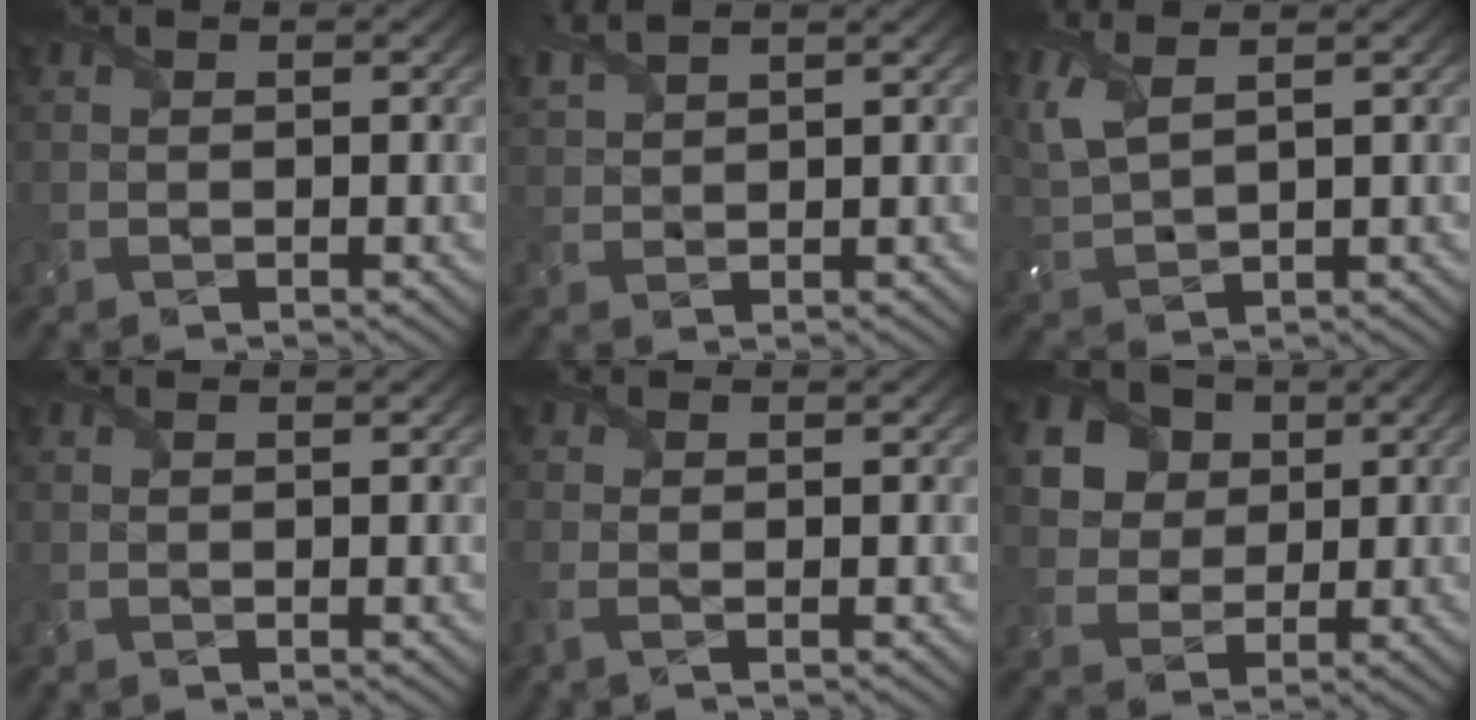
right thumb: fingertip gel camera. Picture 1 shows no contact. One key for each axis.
{"total": 3.0, "fx": 2.6, "fy": 0.6, "fz": 1.4, "tx": -0.043, "ty": 0.016, "tz": 0.059}
{"total": 5.3, "fx": 3.1, "fy": 1.7, "fz": 4.0, "tx": -0.109, "ty": 0.010, "tz": 0.070}
{"total": 1.1, "fx": 1.0, "fy": 0.3, "fz": 0.4, "tx": -0.017, "ty": 0.001, "tz": 0.015}
{"total": 1.3, "fx": -0.3, "fy": 0.4, "fz": 1.2, "tx": -0.035, "ty": 0.001, "tz": -0.013}
{"total": 10.9, "fx": 5.1, "fy": 8.3, "fz": 4.8, "tx": -0.150, "ty": 0.016, "tz": 0.092}